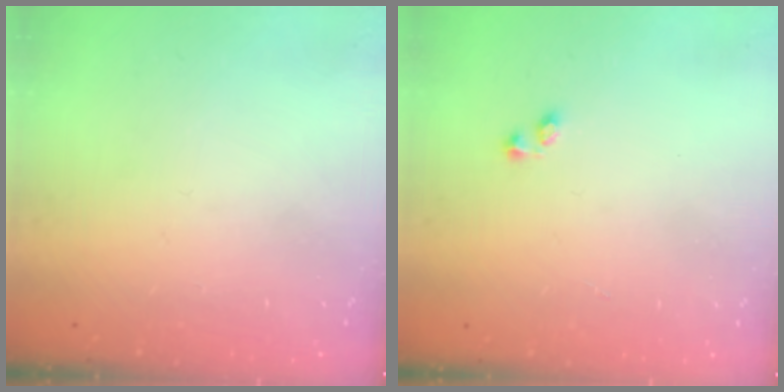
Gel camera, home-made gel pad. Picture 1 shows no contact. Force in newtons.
{"total": 1.0, "press": 0.9, "slide": 0.5}